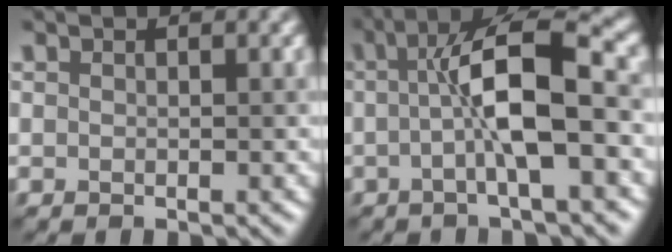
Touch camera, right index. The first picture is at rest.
{"total": 7.2, "force": [-0.1, 1.5, 7.1], "torque": [-0.116, 0.014, -0.004]}